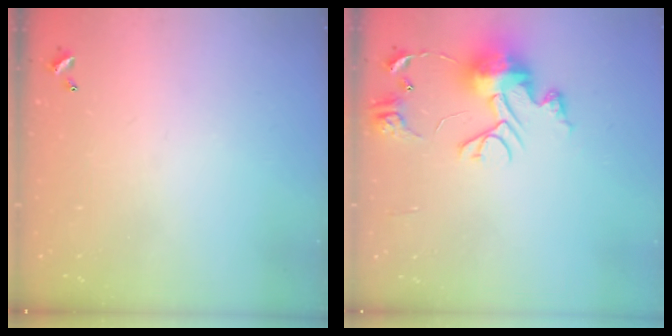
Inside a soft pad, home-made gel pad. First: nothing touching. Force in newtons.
{"total": 12.5, "press": 12.4, "slide": 0.9}